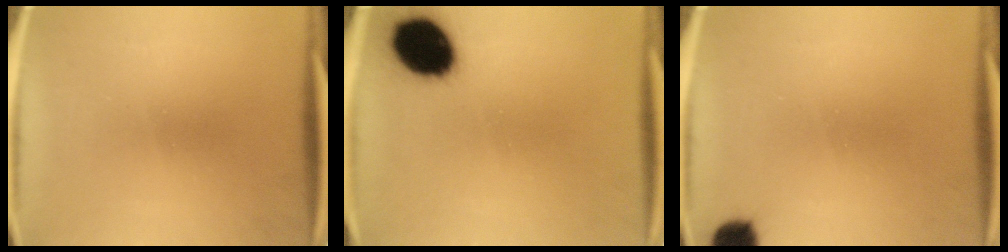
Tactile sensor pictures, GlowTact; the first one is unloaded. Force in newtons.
{"total": 14.6}
{"total": 5.1}